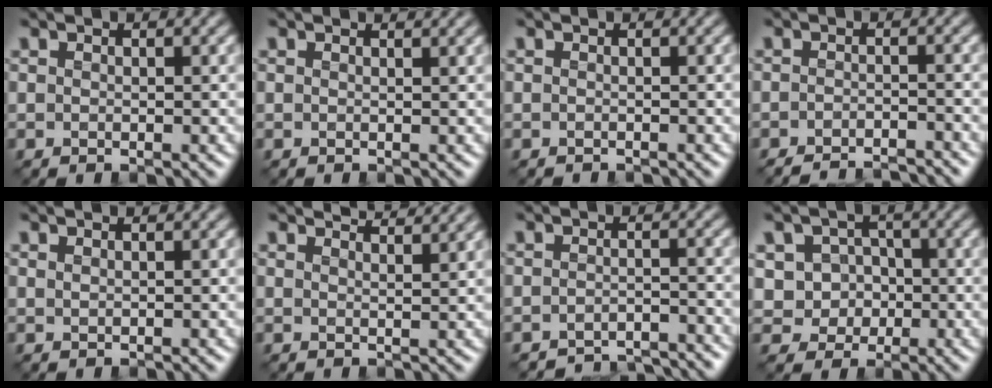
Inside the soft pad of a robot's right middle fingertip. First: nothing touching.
{"total": 1.2, "force": [1.2, 0.1, 0.3], "torque": [-0.010, -0.001, 0.010]}
{"total": 0.6, "force": [-0.4, -0.1, -0.4], "torque": [0.009, -0.009, -0.014]}
{"total": 4.1, "force": [-4.0, 0.3, 0.7], "torque": [-0.009, 0.001, -0.061]}
{"total": 0.0}
{"total": 3.5, "force": [3.3, 0.5, 1.2], "torque": [-0.013, 0.007, 0.029]}
{"total": 4.6, "force": [-4.6, 0.6, 0.2], "torque": [0.000, -0.008, -0.068]}
{"total": 5.2, "force": [-0.2, 4.8, 1.9], "torque": [-0.030, 0.017, -0.020]}